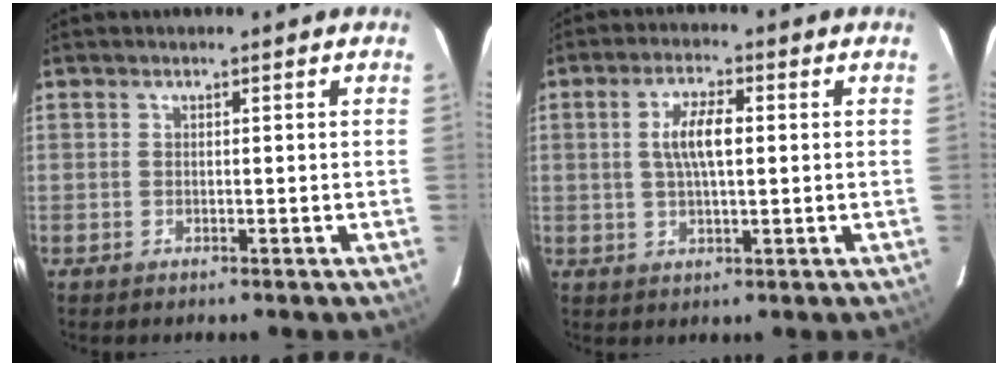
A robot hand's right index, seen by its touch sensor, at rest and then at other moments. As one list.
[{"total": 6.2, "force": [0.8, 2.0, 5.8], "torque": [-0.111, 0.008, 0.018]}]